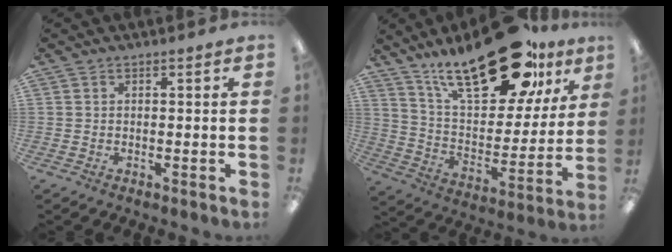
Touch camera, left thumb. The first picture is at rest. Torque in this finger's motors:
{"motor_torque": [0.54, 0.67, 1.50, -1.27, 0.16]}